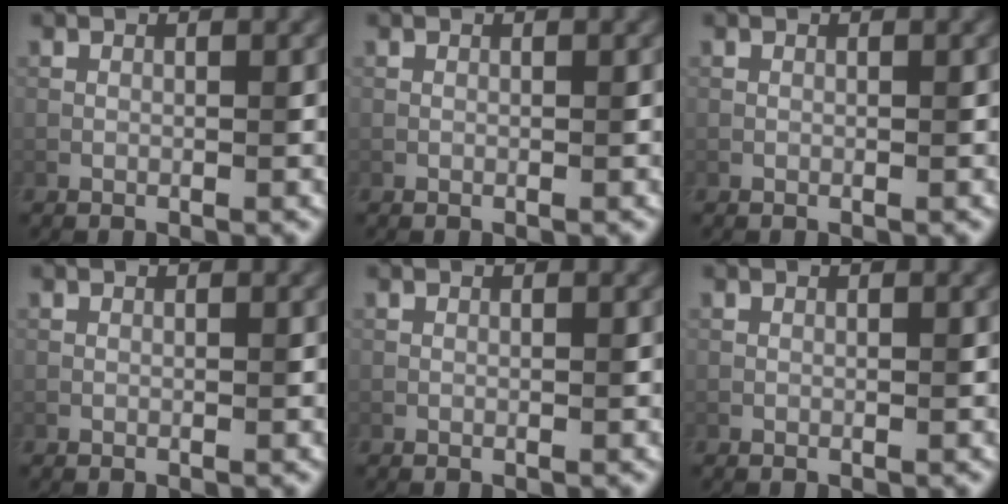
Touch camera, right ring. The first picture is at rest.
{"total": 0.0}
{"total": 0.0}
{"total": 0.0}
{"total": 0.0}
{"total": 0.0}